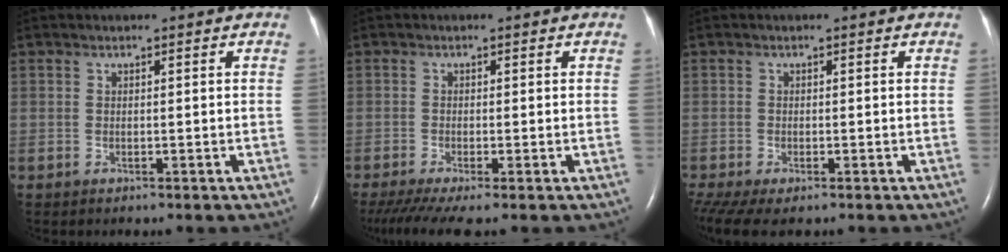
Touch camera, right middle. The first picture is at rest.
{"total": 6.4, "force": [-4.7, 0.5, 4.3], "torque": [-0.074, -0.018, -0.083]}
{"total": 6.5, "force": [-4.6, 2.2, 4.1], "torque": [-0.083, -0.015, -0.076]}